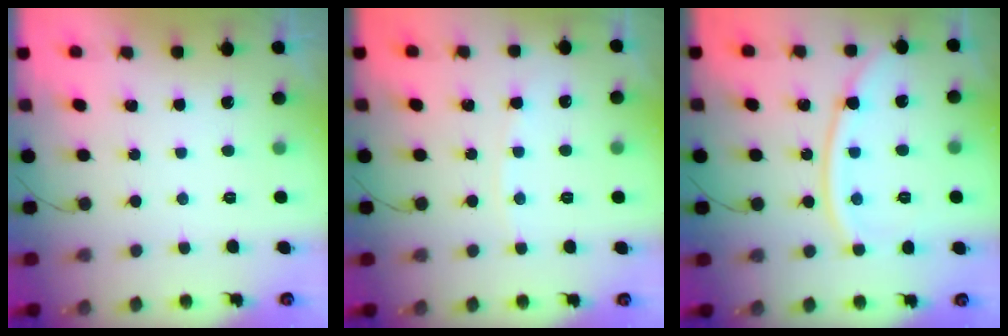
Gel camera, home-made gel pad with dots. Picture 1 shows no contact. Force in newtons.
{"total": 4.1, "press": 4.0, "slide": 0.6}
{"total": 12.5, "press": 12.4, "slide": 1.6}